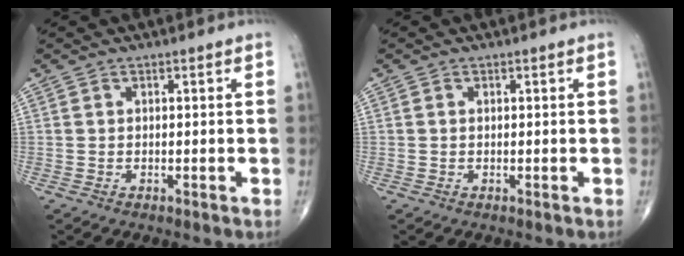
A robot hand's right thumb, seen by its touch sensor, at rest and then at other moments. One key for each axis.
{"total": 0.0}